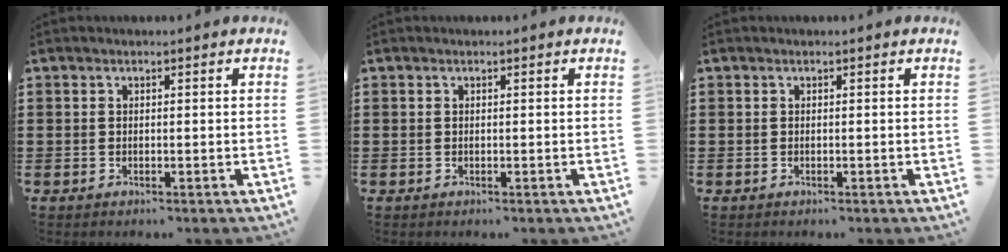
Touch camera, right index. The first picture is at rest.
{"total": 0.0}
{"total": 0.0}